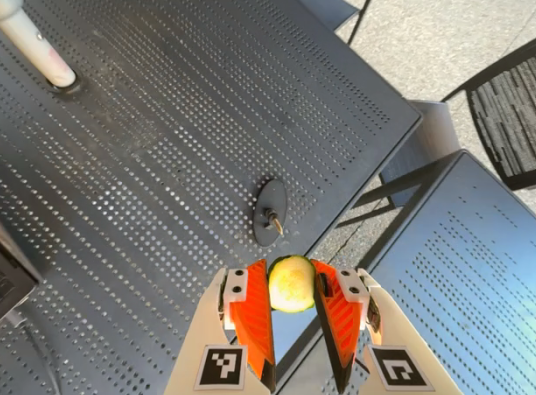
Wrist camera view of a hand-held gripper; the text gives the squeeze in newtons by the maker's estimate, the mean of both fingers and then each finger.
{"total": 6.0, "left": 5.5, "right": 6.6}